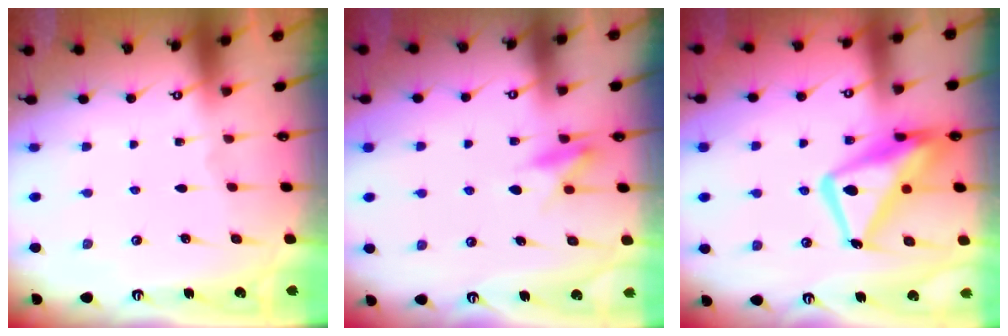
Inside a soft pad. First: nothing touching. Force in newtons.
{"total": 6.9, "press": 6.8, "slide": 0.9}
{"total": 15.3, "press": 15.3, "slide": 1.4}